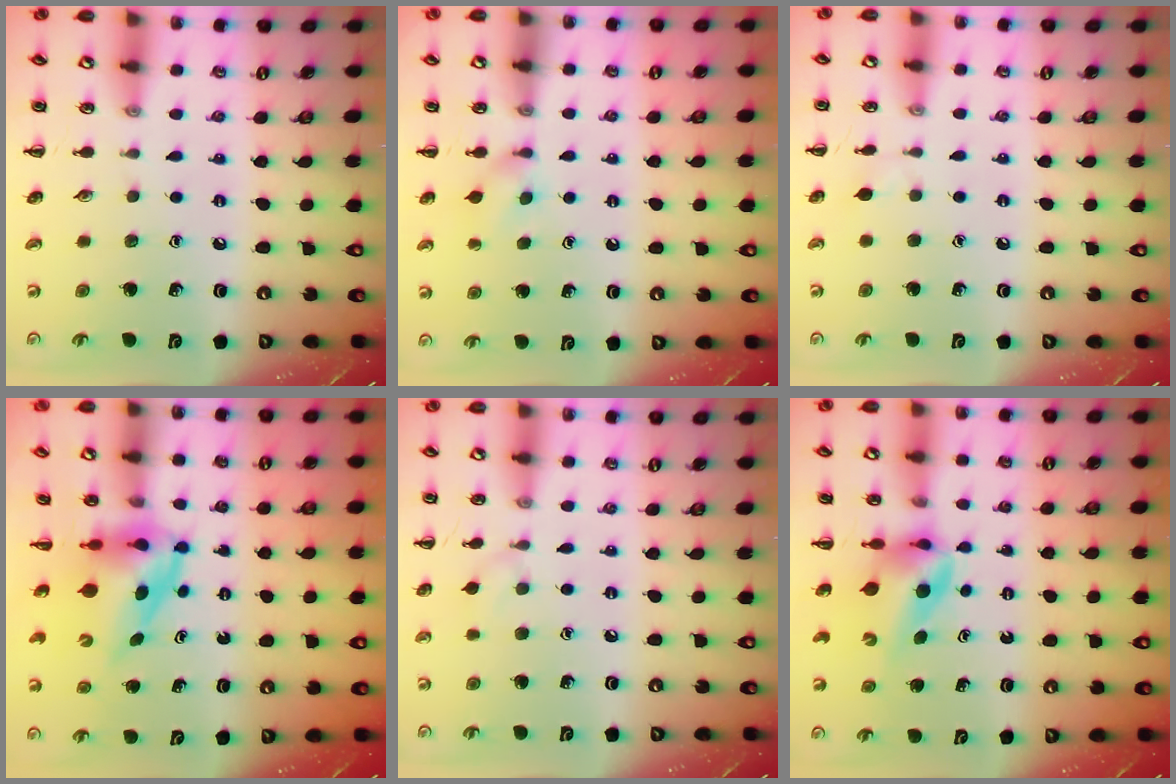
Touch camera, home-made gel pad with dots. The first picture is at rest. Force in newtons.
{"total": 3.3, "press": 3.0, "slide": 1.4}
{"total": 3.6, "press": 3.3, "slide": 1.4}
{"total": 3.8, "press": 3.7, "slide": 0.6}
{"total": 5.8, "press": 5.5, "slide": 2.0}
{"total": 4.7, "press": 4.6, "slide": 0.8}